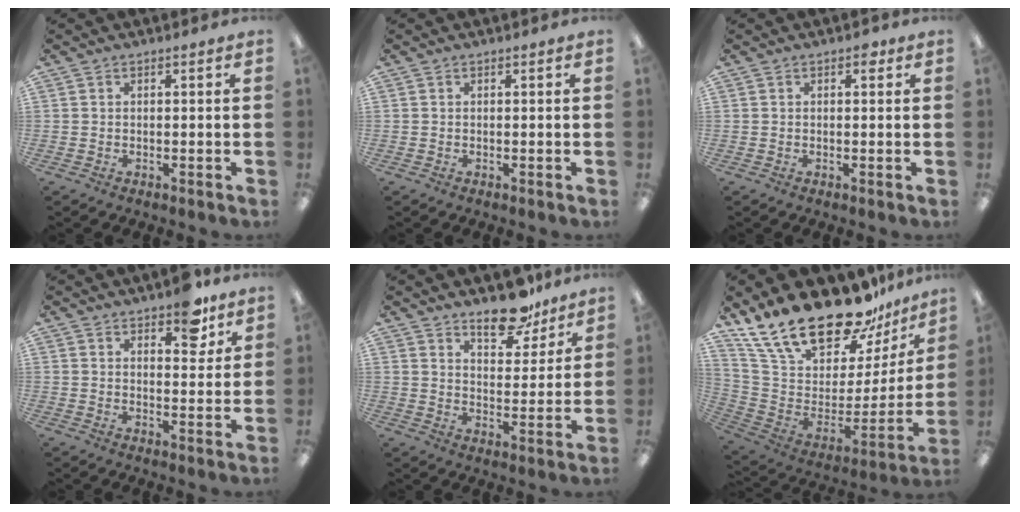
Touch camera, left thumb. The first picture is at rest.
{"total": 0.0}
{"total": 1.6, "force": [0.8, 0.9, 1.1], "torque": [-0.007, -0.002, 0.009]}
{"total": 7.3, "force": [5.4, 3.2, 3.7], "torque": [-0.030, -0.031, 0.089]}
{"total": 11.2, "force": [9.0, 4.7, 4.9], "torque": [-0.049, -0.061, 0.157]}
{"total": 26.6, "force": [20.9, 9.6, 13.5], "torque": [-0.239, -0.150, 0.376]}